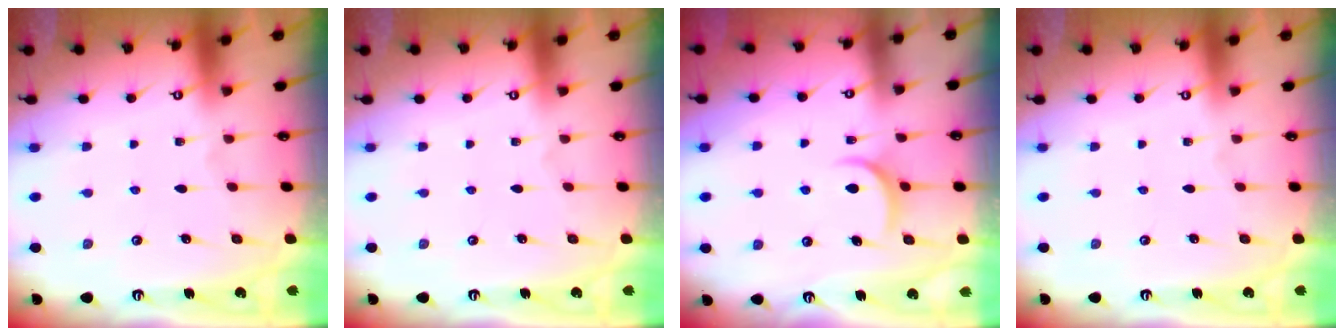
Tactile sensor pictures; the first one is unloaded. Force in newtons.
{"total": 0.0}
{"total": 6.5, "press": 6.5, "slide": 0.6}
{"total": 0.0}